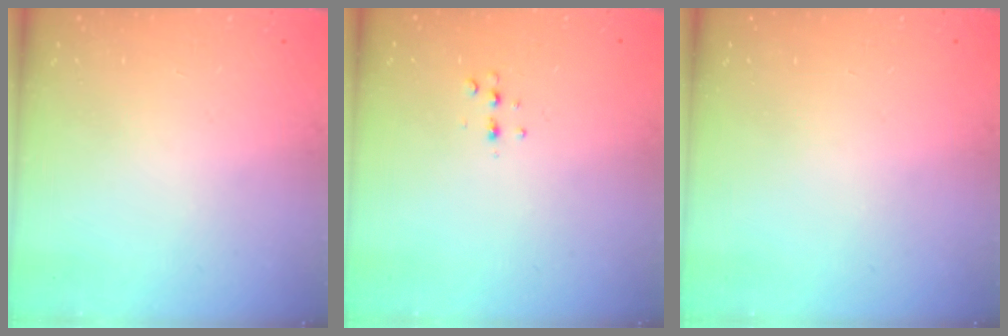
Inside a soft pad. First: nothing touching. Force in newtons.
{"total": 3.9, "press": 3.8, "slide": 1.1}
{"total": 0.0}